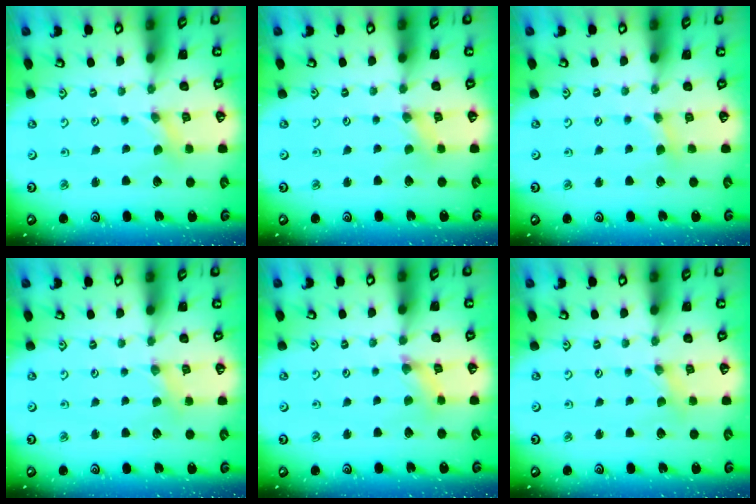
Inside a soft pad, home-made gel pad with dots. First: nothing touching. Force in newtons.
{"total": 0.0}
{"total": 2.1, "press": 2.0, "slide": 0.3}
{"total": 2.0, "press": 1.9, "slide": 0.4}
{"total": 2.8, "press": 2.8, "slide": 0.3}
{"total": 1.2, "press": 1.1, "slide": 0.2}